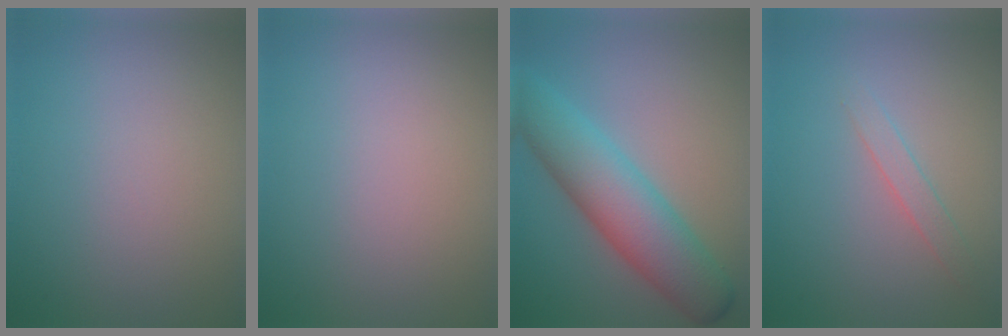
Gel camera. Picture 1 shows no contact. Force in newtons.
{"total": 0.0}
{"total": 8.0, "press": 8.0, "slide": 0.2}
{"total": 1.5, "press": 1.5, "slide": 0.1}